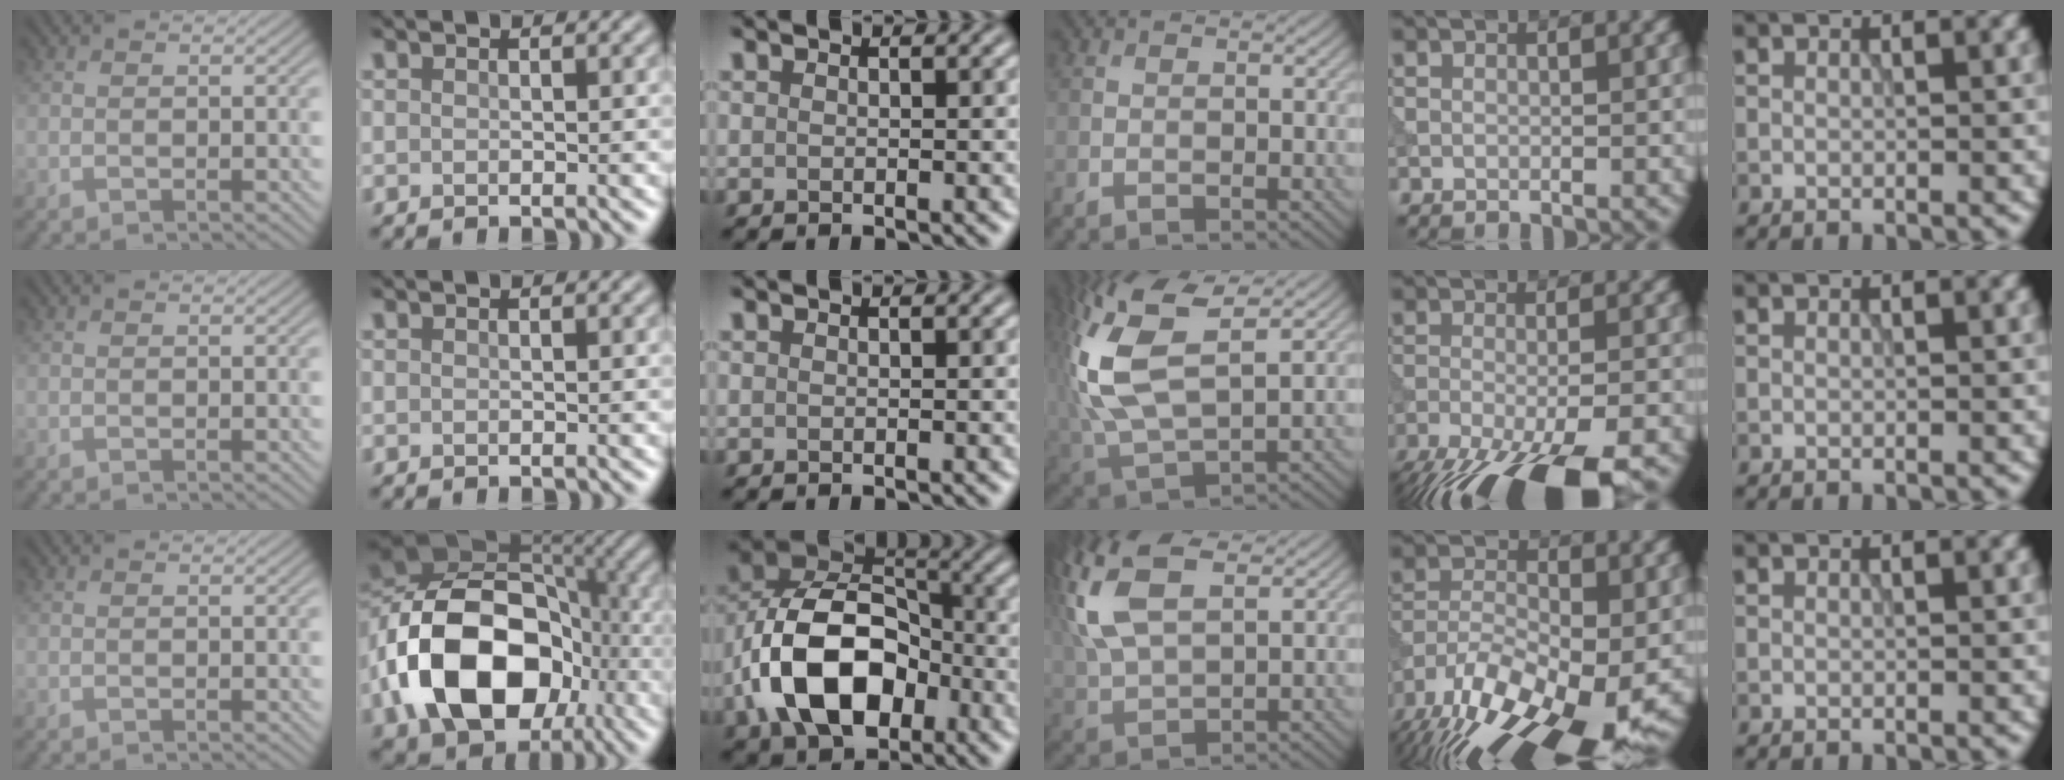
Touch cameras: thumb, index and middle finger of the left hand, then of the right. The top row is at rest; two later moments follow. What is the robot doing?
{"motion": "insert", "object": "power adapter"}